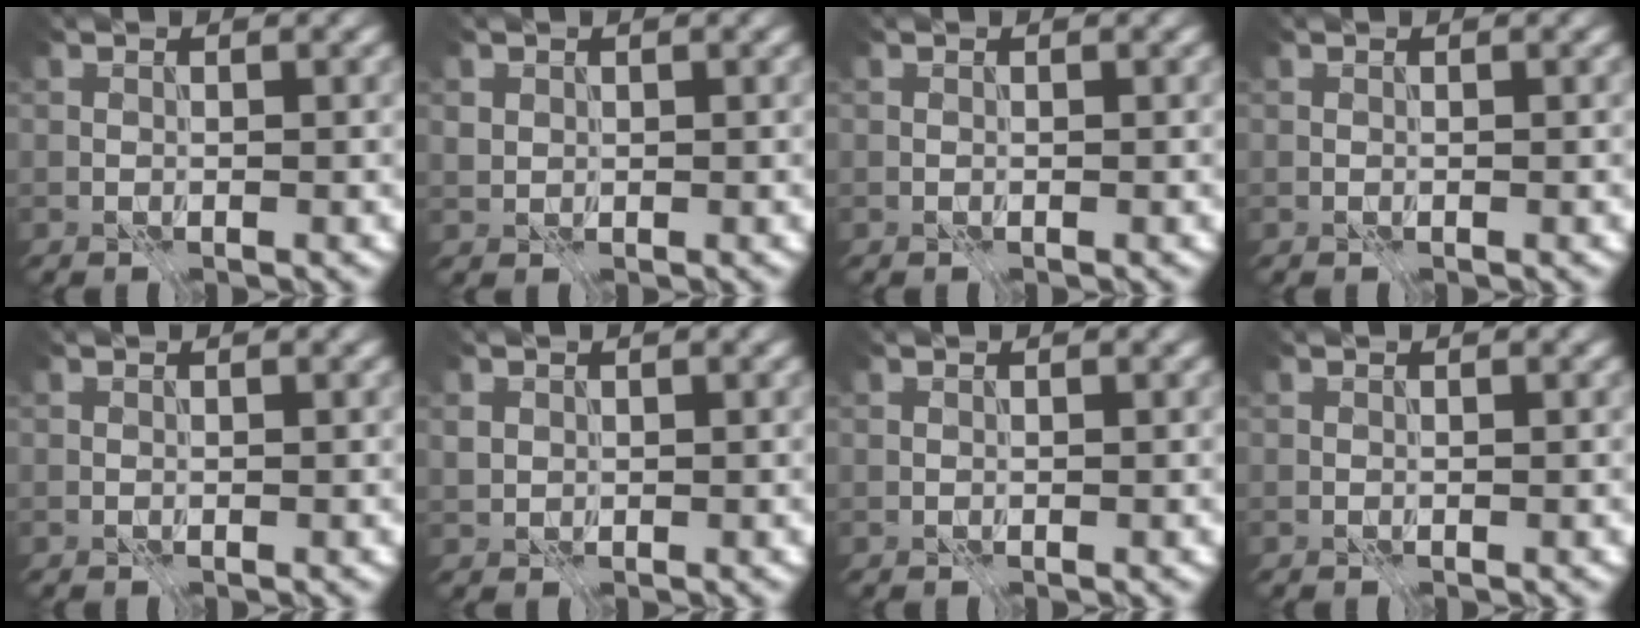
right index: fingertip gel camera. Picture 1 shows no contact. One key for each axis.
{"total": 1.1, "fx": 0.2, "fy": 1.0, "fz": 0.3, "tx": -0.011, "ty": -0.004, "tz": 0.006}
{"total": 0.0}
{"total": 0.0}
{"total": 0.0}
{"total": 1.1, "fx": 0.2, "fy": 1.0, "fz": 0.4, "tx": -0.013, "ty": -0.004, "tz": 0.004}
{"total": 0.0}
{"total": 0.0}